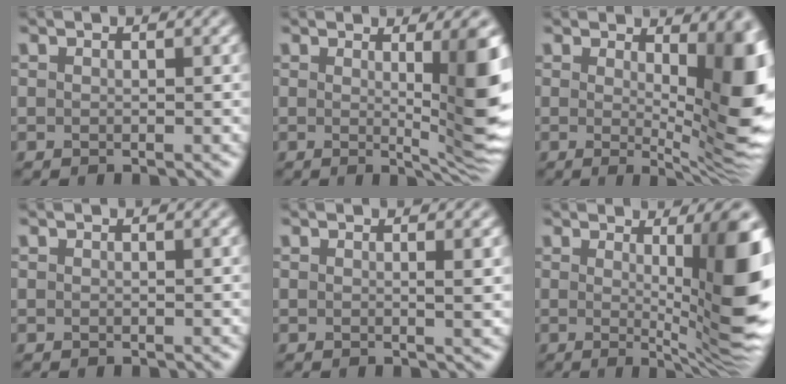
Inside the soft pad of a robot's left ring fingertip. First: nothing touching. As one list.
[{"total": 8.5, "force": [0.7, 1.9, 8.3], "torque": [-0.091, -0.010, 0.013]}, {"total": 11.2, "force": [1.1, 3.8, 10.5], "torque": [-0.106, -0.014, 0.023]}, {"total": 0.0}, {"total": 1.6, "force": [0.3, 0.5, 1.5], "torque": [-0.014, 0.000, -0.001]}, {"total": 12.1, "force": [0.7, 2.6, 11.8], "torque": [-0.132, -0.012, 0.015]}]